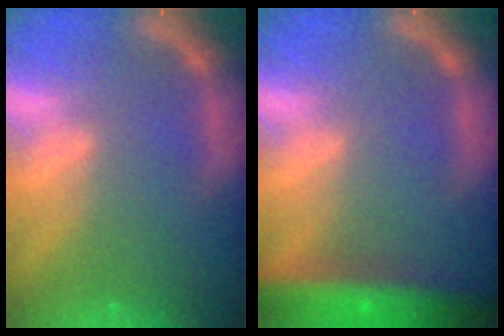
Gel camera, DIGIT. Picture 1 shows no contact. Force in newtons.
{"total": 9.0}